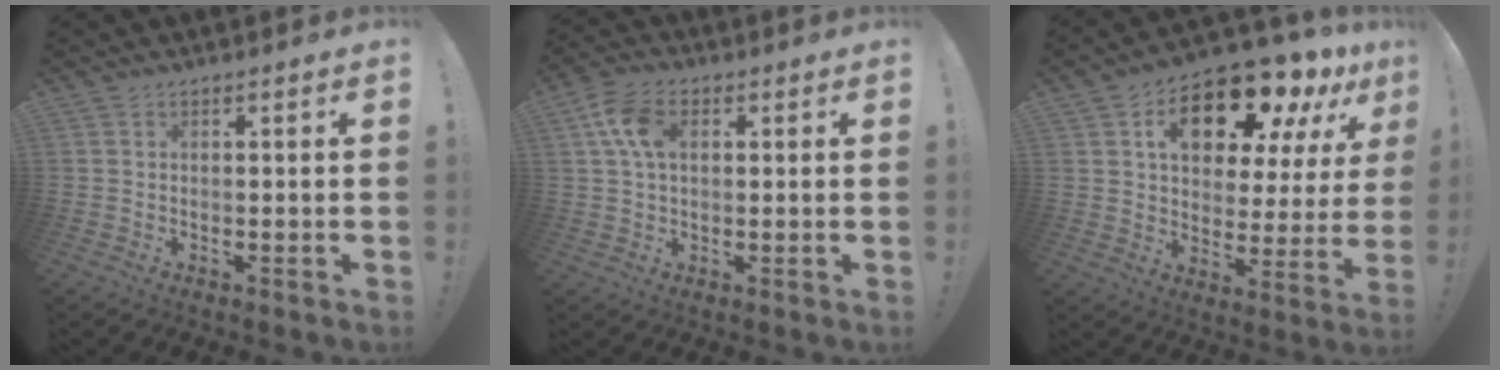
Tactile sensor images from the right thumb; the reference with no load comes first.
{"total": 9.5, "force": [2.5, 6.1, 6.9], "torque": [-0.129, 0.009, 0.046]}
{"total": 17.3, "force": [10.8, 8.4, 10.7], "torque": [-0.163, -0.067, 0.181]}